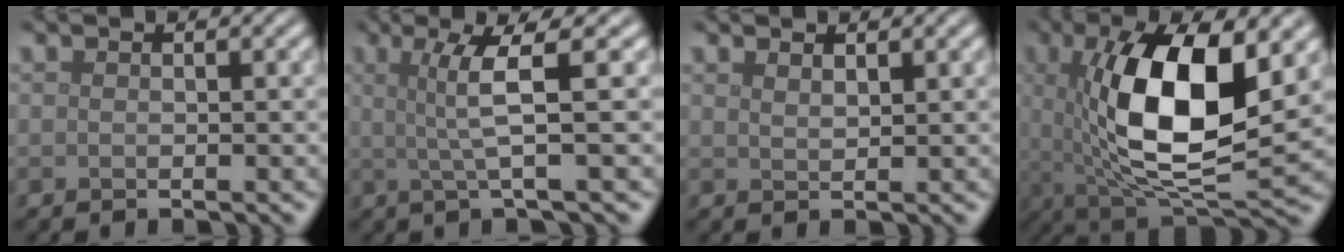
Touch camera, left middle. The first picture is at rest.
{"total": 4.1, "force": [0.7, 0.5, 4.0], "torque": [-0.075, 0.003, 0.014]}
{"total": 1.0, "force": [0.9, 0.2, 0.4], "torque": [-0.007, -0.002, 0.017]}
{"total": 12.3, "force": [1.8, 4.3, 11.3], "torque": [-0.191, -0.005, 0.033]}